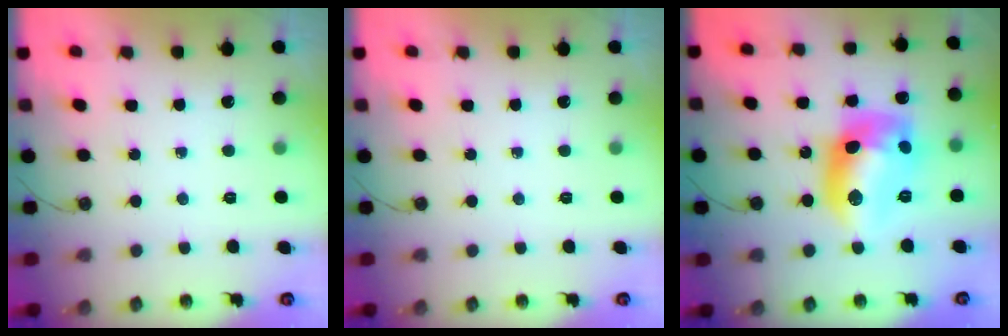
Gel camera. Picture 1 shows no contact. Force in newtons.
{"total": 0.0}
{"total": 16.3, "press": 16.3, "slide": 1.1}